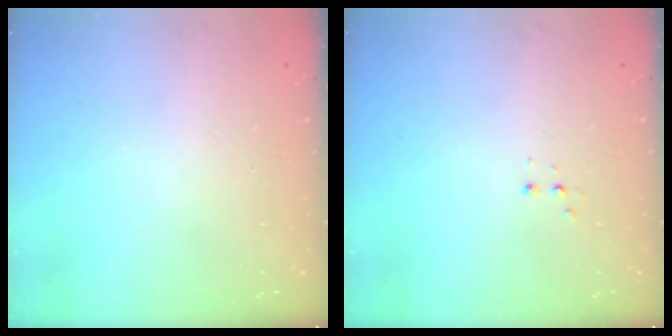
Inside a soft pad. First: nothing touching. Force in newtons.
{"total": 2.8, "press": 2.8, "slide": 0.5}